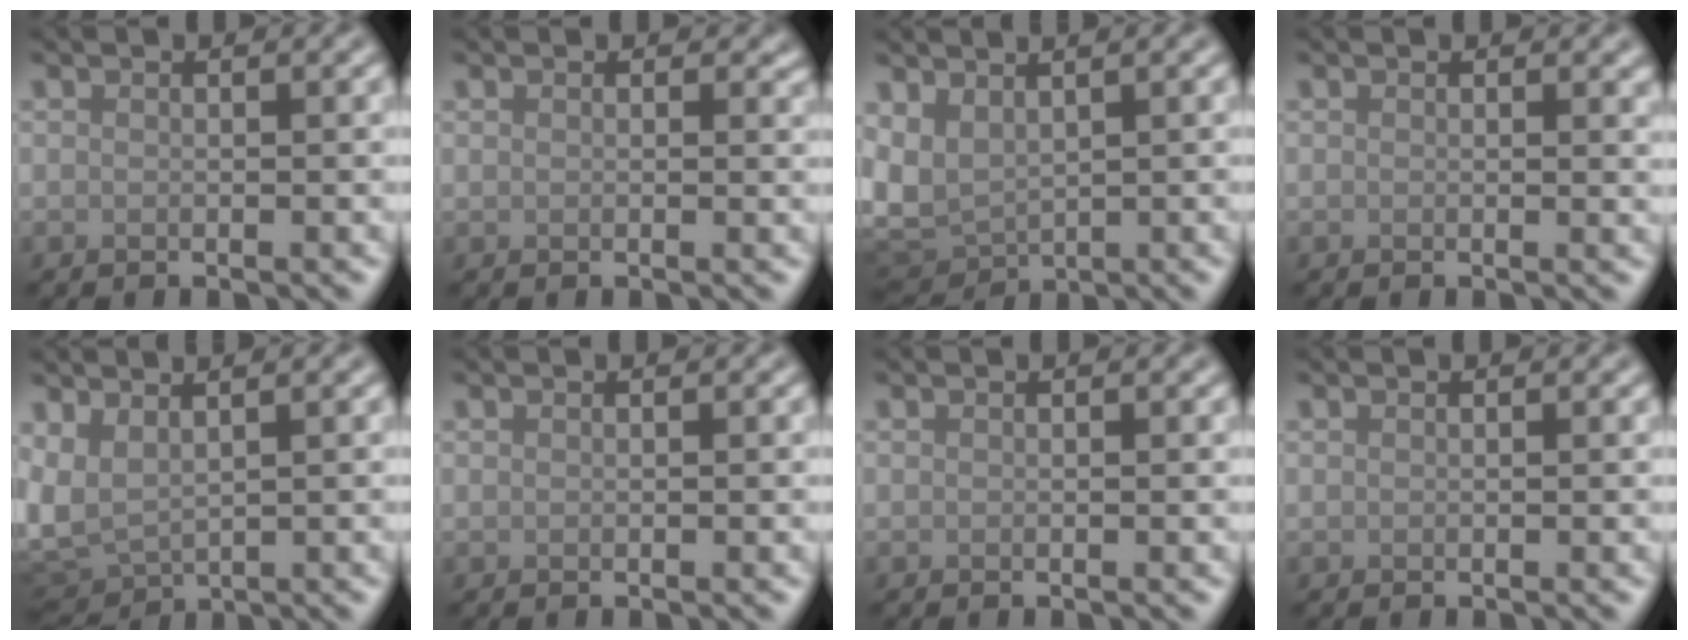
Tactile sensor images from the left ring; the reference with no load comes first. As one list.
[{"total": 1.3, "force": [0.8, 0.9, 0.4], "torque": [-0.005, -0.004, 0.012]}, {"total": 4.6, "force": [0.7, 3.1, 3.4], "torque": [-0.084, 0.001, 0.012]}, {"total": 0.6, "force": [0.4, 0.3, 0.5], "torque": [-0.003, -0.004, 0.004]}, {"total": 3.3, "force": [0.9, 1.8, 2.6], "torque": [-0.071, -0.001, 0.018]}, {"total": 0.0}, {"total": 0.0}, {"total": 0.0}]